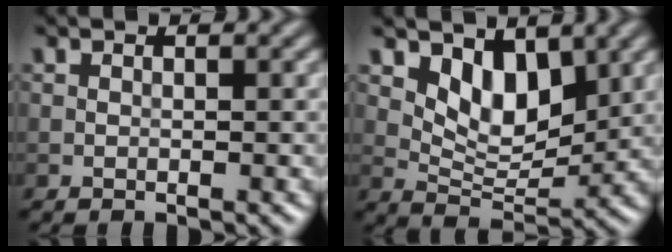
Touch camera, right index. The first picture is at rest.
{"total": 4.6, "force": [2.3, 2.6, 3.0], "torque": [-0.057, -0.019, 0.039]}